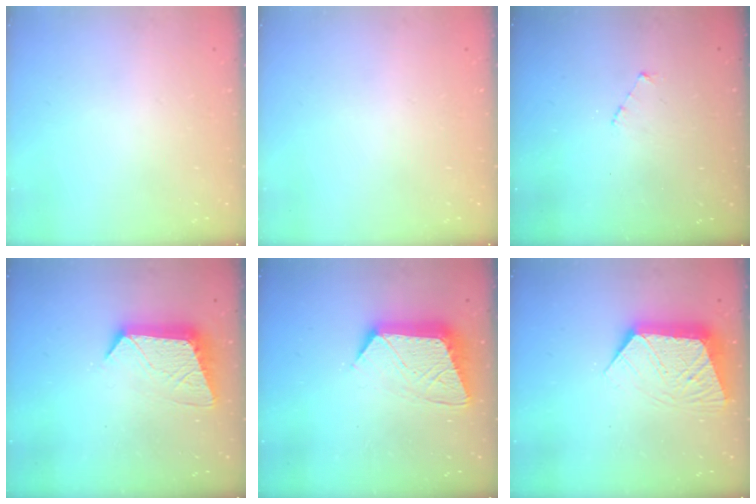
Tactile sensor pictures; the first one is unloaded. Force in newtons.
{"total": 0.0}
{"total": 2.6, "press": 2.6, "slide": 0.2}
{"total": 11.5, "press": 11.4, "slide": 0.9}
{"total": 12.6, "press": 12.6, "slide": 1.0}
{"total": 11.2, "press": 11.1, "slide": 0.8}